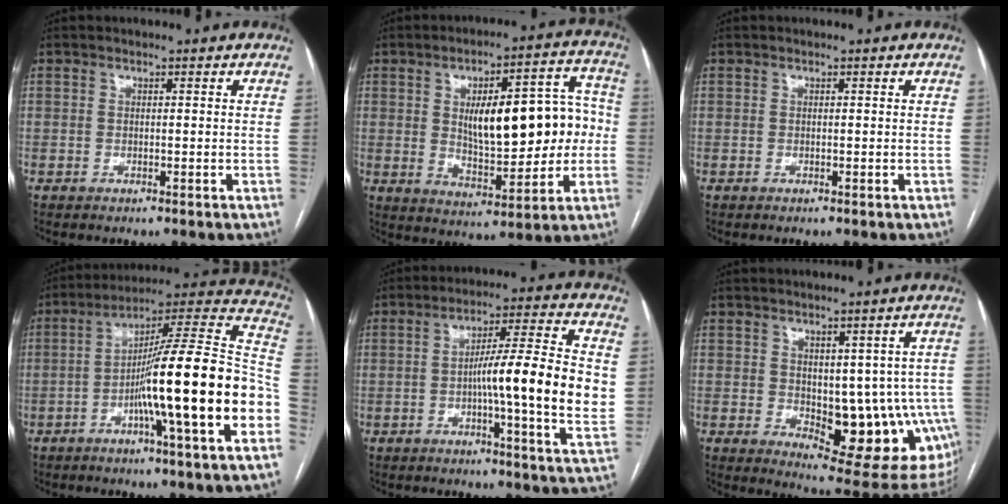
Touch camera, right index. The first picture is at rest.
{"total": 16.9, "force": [1.0, 6.4, 15.6], "torque": [-0.221, 0.033, 0.028]}
{"total": 0.0}
{"total": 22.3, "force": [-6.1, -0.4, 21.4], "torque": [-0.279, 0.009, -0.104]}
{"total": 15.0, "force": [-0.8, 0.1, 15.0], "torque": [-0.223, 0.005, -0.020]}
{"total": 15.6, "force": [-3.0, 7.0, 13.6], "torque": [-0.114, 0.004, -0.019]}